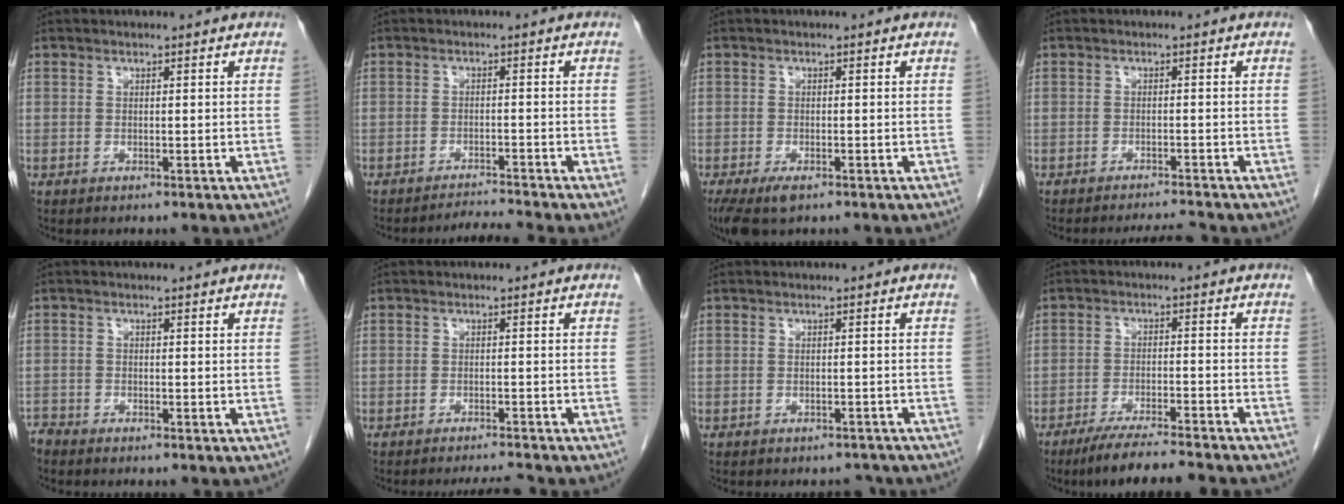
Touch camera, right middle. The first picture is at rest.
{"total": 3.5, "force": [-3.1, -1.7, 0.3], "torque": [-0.005, -0.009, -0.048]}
{"total": 4.8, "force": [-3.0, 1.8, 3.2], "torque": [-0.062, -0.011, -0.051]}
{"total": 3.5, "force": [-3.4, -0.8, 0.4], "torque": [-0.010, -0.011, -0.051]}
{"total": 1.4, "force": [-1.4, 0.0, 0.1], "torque": [0.005, -0.002, -0.028]}
{"total": 3.9, "force": [-3.8, -0.6, 0.9], "torque": [-0.014, -0.012, -0.056]}
{"total": 4.5, "force": [-4.0, 1.8, 0.8], "torque": [-0.007, 0.006, -0.045]}
{"total": 9.8, "force": [-8.6, -0.4, 4.7], "torque": [-0.062, -0.021, -0.137]}